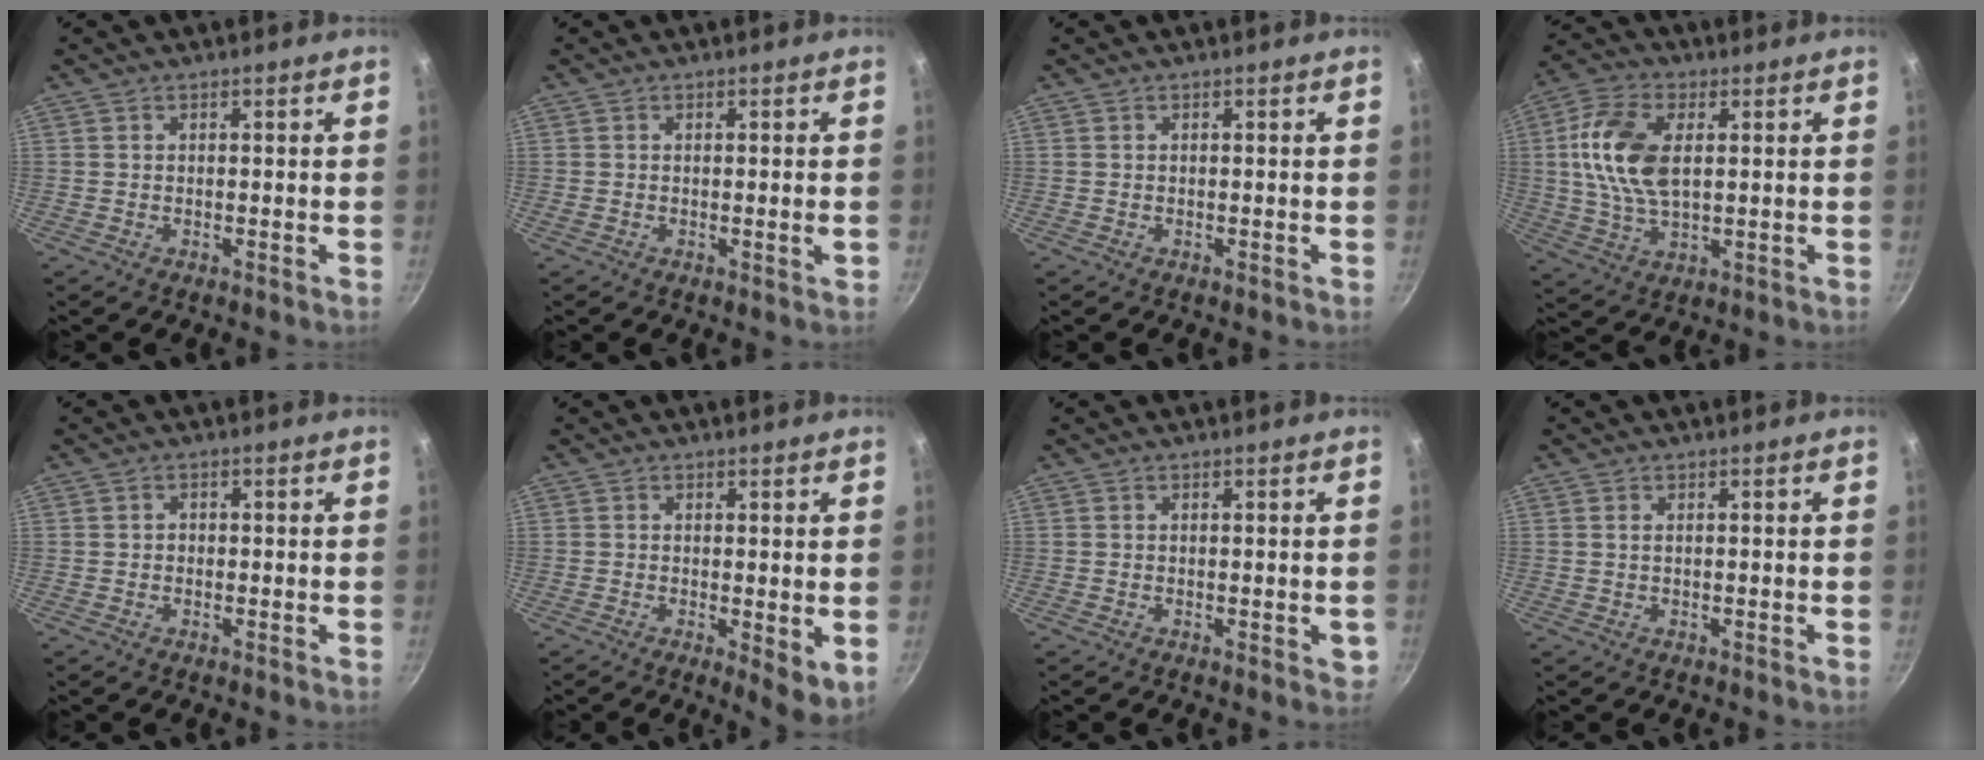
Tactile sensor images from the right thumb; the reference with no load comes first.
{"total": 1.4, "force": [-0.1, 0.1, 1.4], "torque": [-0.021, -0.002, -0.003]}
{"total": 0.0}
{"total": 13.4, "force": [2.3, 7.4, 10.9], "torque": [-0.208, 0.005, 0.038]}
{"total": 1.0, "force": [-0.2, 0.9, 0.4], "torque": [-0.004, 0.004, -0.003]}
{"total": 5.6, "force": [-0.2, 2.0, 5.2], "torque": [-0.067, -0.016, -0.001]}
{"total": 2.1, "force": [-0.2, 0.8, 1.9], "torque": [-0.017, -0.002, -0.004]}
{"total": 0.7, "force": [0.2, 0.3, 0.6], "torque": [-0.011, 0.001, 0.004]}